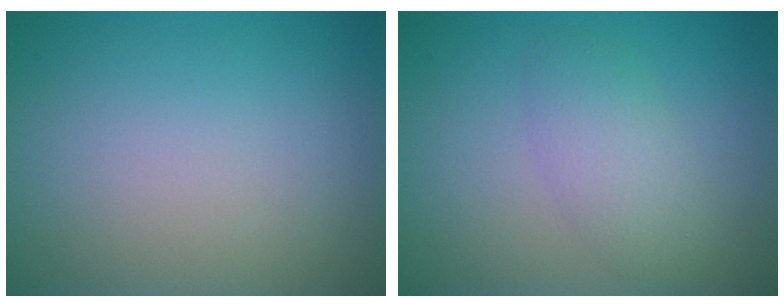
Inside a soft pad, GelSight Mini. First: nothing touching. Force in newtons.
{"total": 2.7, "press": 2.7, "slide": 0.3}